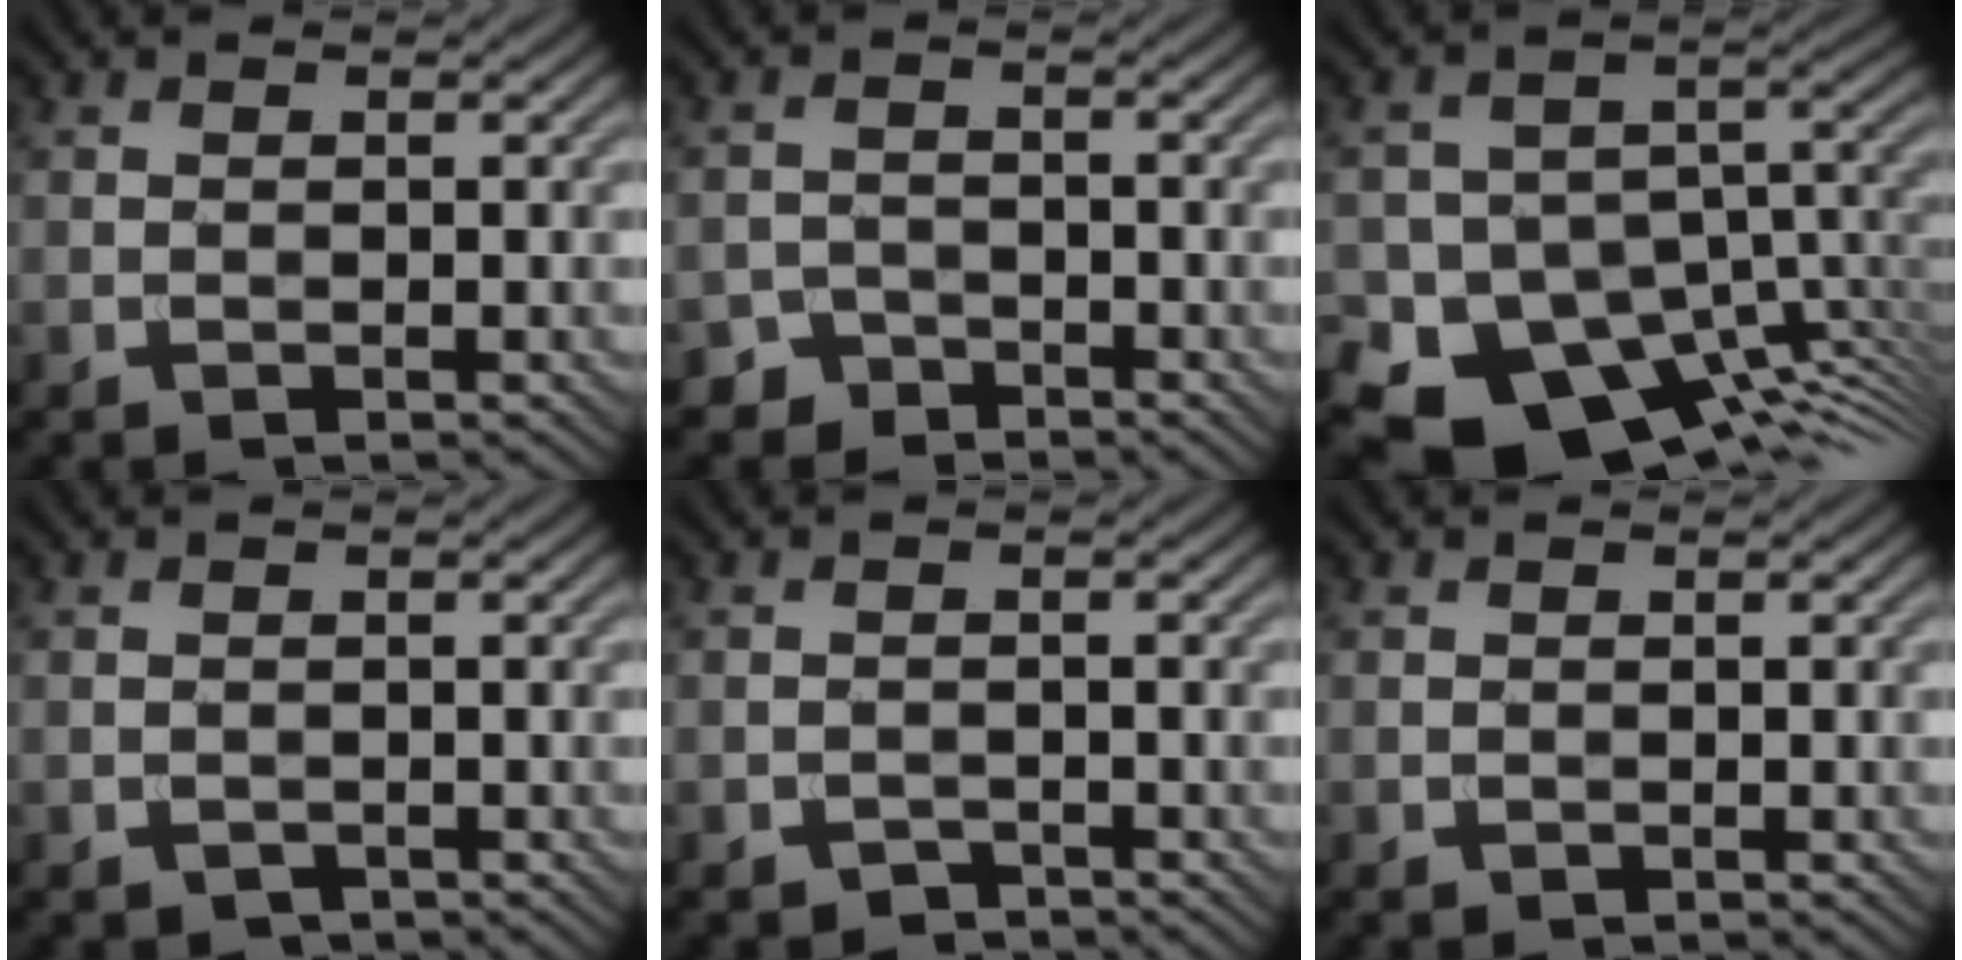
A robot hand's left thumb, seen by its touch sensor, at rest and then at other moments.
{"total": 2.4, "force": [-2.0, 1.3, 0.0], "torque": [0.010, 0.006, -0.041]}
{"total": 16.8, "force": [-11.4, 9.5, 8.0], "torque": [-0.143, -0.022, -0.157]}
{"total": 0.7, "force": [-0.5, 0.5, 0.2], "torque": [-0.002, -0.006, -0.009]}
{"total": 1.4, "force": [-1.3, 0.7, 0.3], "torque": [-0.003, 0.001, -0.026]}
{"total": 0.0}